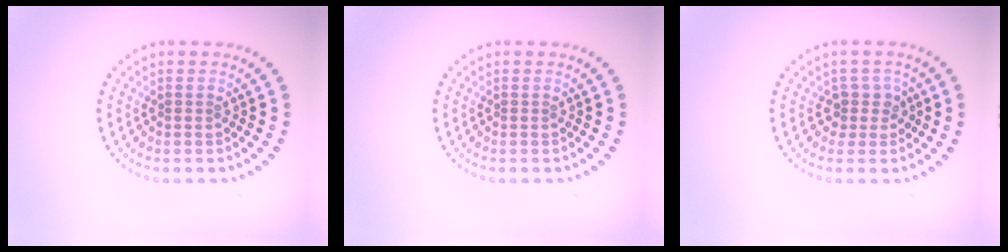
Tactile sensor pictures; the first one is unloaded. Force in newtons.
{"total": 0.0}
{"total": 1.9, "press": 1.5, "slide": 1.1}